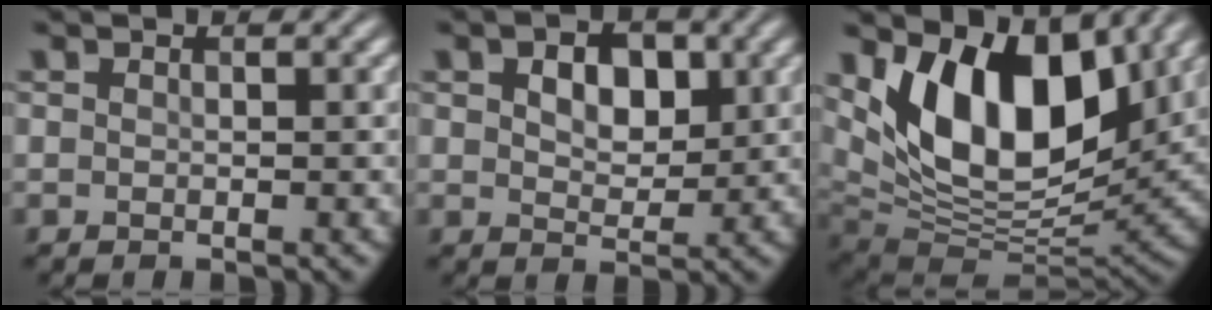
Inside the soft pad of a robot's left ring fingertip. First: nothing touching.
{"total": 4.6, "force": [1.5, 2.9, 3.3], "torque": [-0.048, 0.002, 0.018]}
{"total": 12.6, "force": [5.2, 6.9, 9.2], "torque": [-0.153, -0.003, 0.086]}